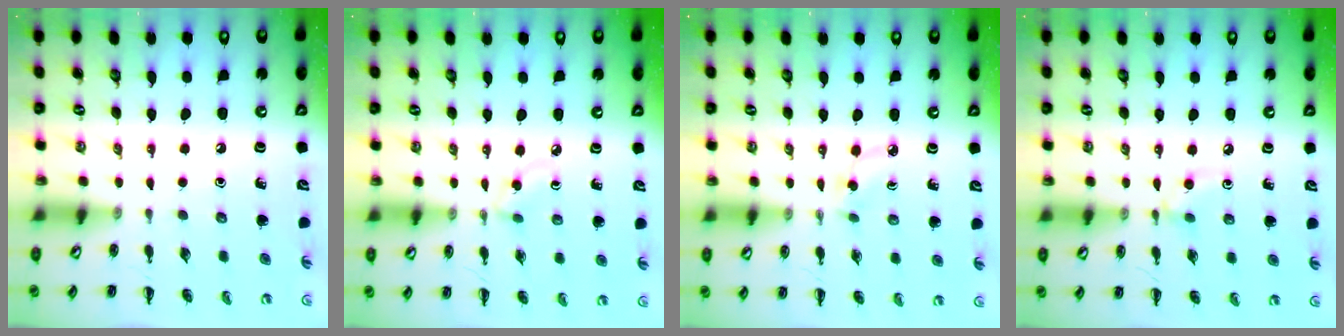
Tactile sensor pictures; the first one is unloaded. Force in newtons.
{"total": 2.9, "press": 2.6, "slide": 1.2}
{"total": 4.1, "press": 3.9, "slide": 1.2}
{"total": 4.7, "press": 4.5, "slide": 1.4}